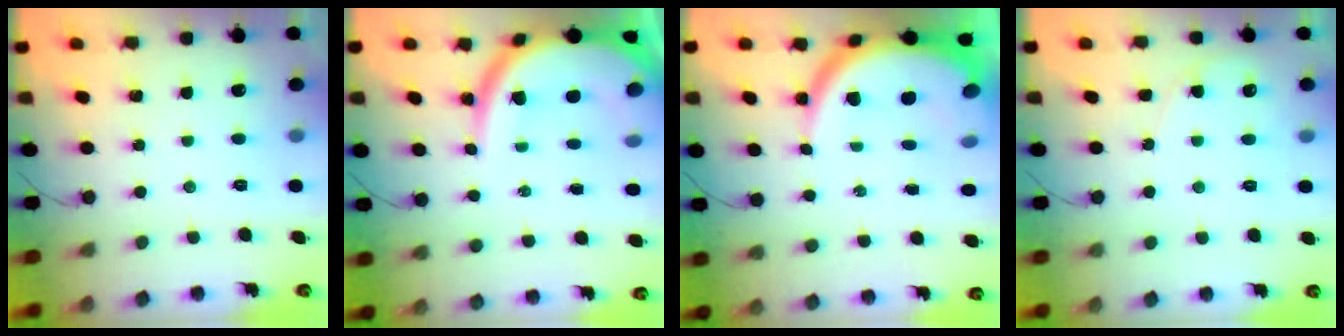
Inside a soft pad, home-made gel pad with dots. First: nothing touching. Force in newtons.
{"total": 16.9, "press": 16.8, "slide": 1.5}
{"total": 13.2, "press": 13.2, "slide": 1.1}
{"total": 5.4, "press": 5.4, "slide": 0.6}